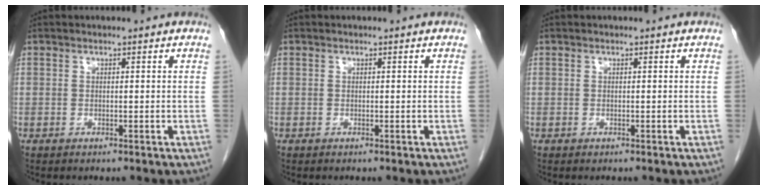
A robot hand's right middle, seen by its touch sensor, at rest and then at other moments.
{"total": 0.0}
{"total": 0.0}